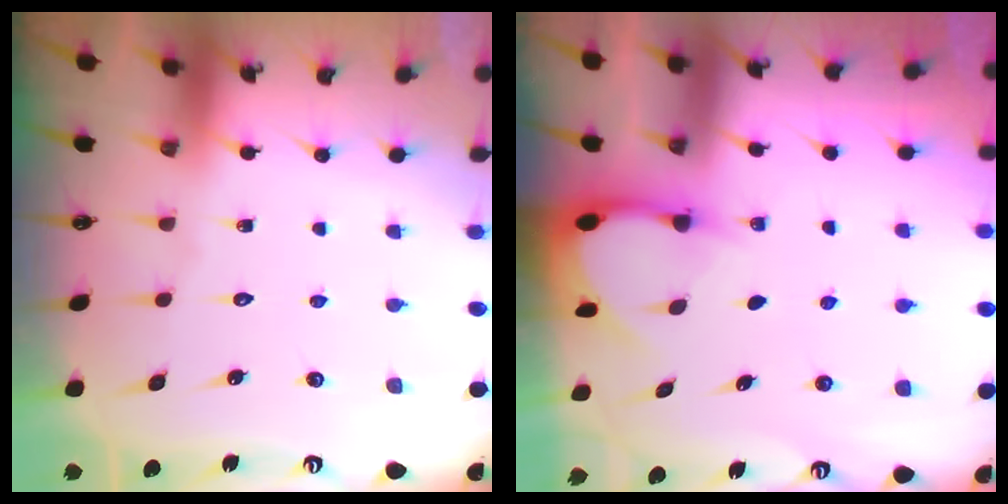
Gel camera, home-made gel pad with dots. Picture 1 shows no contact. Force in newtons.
{"total": 3.1, "press": 3.1, "slide": 0.3}